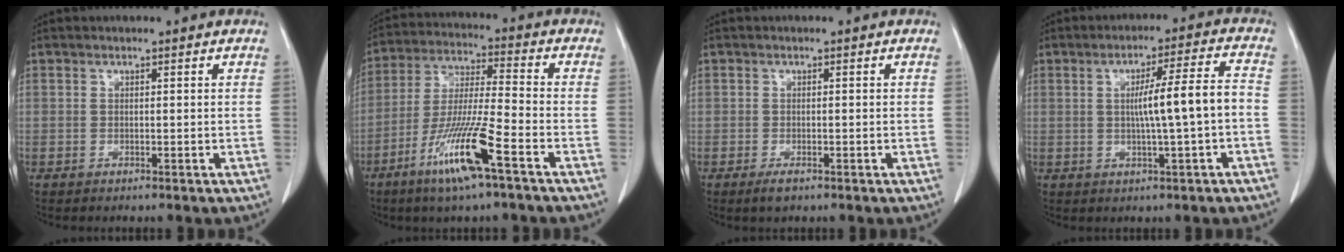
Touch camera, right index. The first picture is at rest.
{"total": 13.0, "force": [-6.9, 0.2, 11.0], "torque": [-0.223, -0.021, -0.132]}
{"total": 2.0, "force": [-1.2, 0.9, 1.3], "torque": [-0.026, -0.001, -0.017]}
{"total": 7.1, "force": [-0.7, -0.3, 7.1], "torque": [-0.115, 0.012, -0.009]}